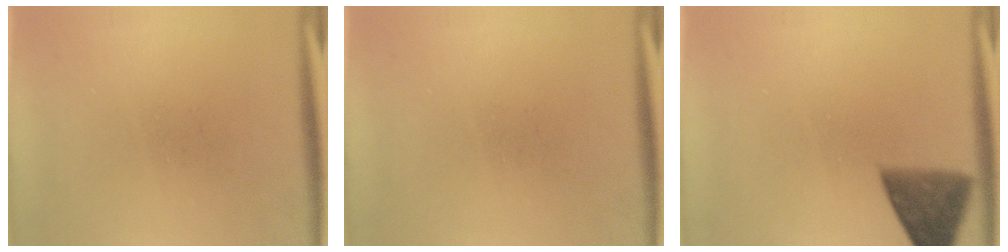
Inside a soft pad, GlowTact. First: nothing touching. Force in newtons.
{"total": 0.0}
{"total": 7.4}